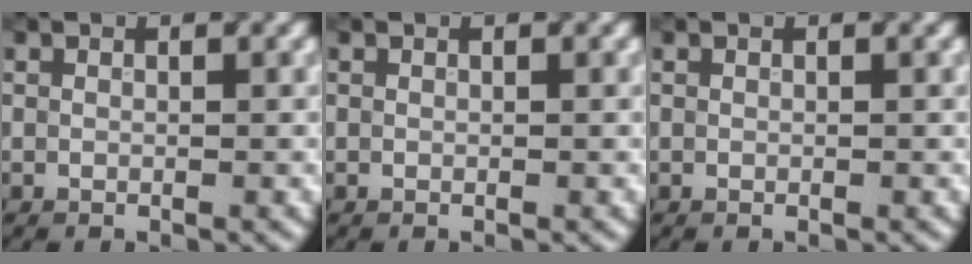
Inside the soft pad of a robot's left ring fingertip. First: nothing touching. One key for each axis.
{"total": 0.0}
{"total": 0.0}